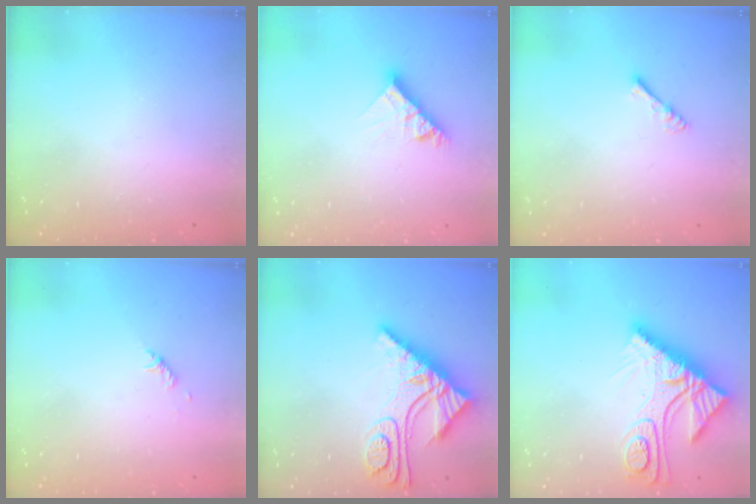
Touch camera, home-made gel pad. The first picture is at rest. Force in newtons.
{"total": 7.1, "press": 7.1, "slide": 0.6}
{"total": 4.0, "press": 3.9, "slide": 0.6}
{"total": 2.8, "press": 2.7, "slide": 0.6}
{"total": 11.6, "press": 11.6, "slide": 1.1}
{"total": 15.3, "press": 15.3, "slide": 1.4}